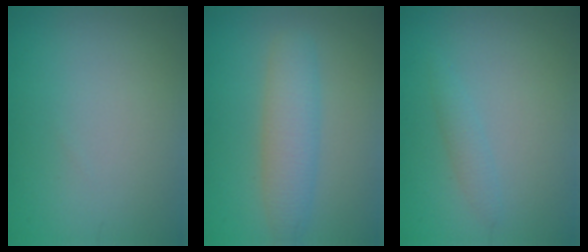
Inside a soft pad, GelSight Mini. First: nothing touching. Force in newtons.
{"total": 3.7, "press": 3.7, "slide": 0.1}
{"total": 1.2, "press": 1.2, "slide": 0.0}